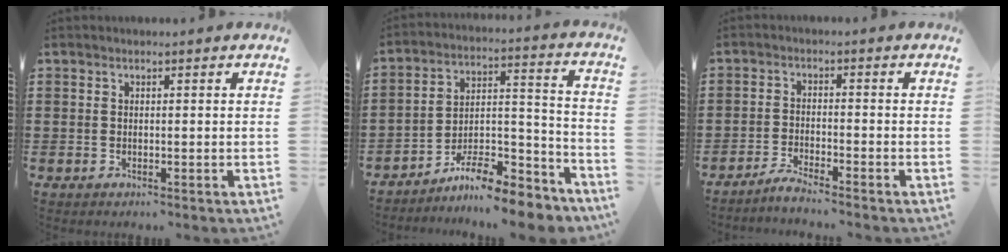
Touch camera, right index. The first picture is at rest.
{"total": 9.6, "force": [-8.6, 1.8, 3.8], "torque": [-0.051, 0.025, -0.164]}
{"total": 2.7, "force": [-2.7, -0.2, 0.4], "torque": [-0.011, 0.006, -0.054]}